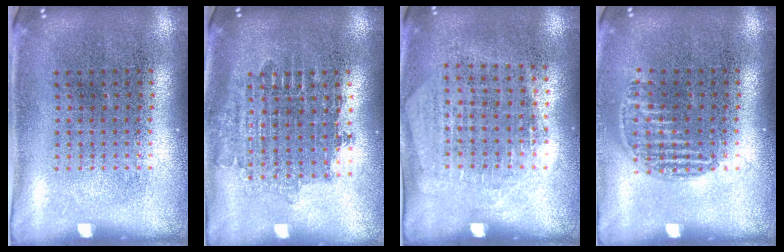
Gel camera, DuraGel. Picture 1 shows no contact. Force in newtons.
{"total": 1.7, "press": 1.4, "slide": 1.0}
{"total": 1.3, "press": 1.2, "slide": 0.6}
{"total": 0.9, "press": 0.8, "slide": 0.5}